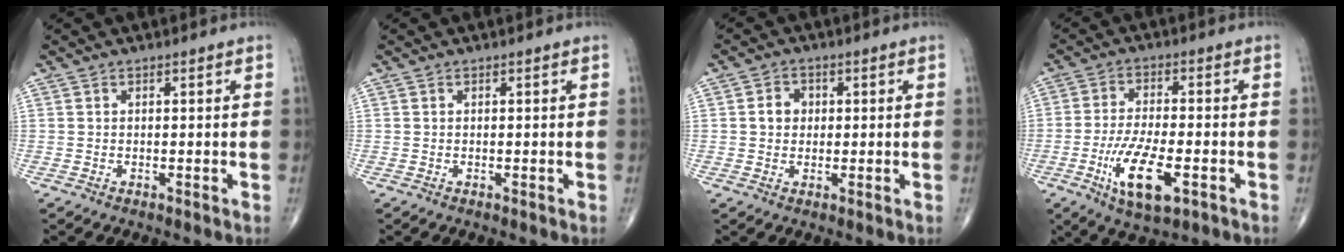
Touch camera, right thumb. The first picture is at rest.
{"total": 0.0}
{"total": 3.4, "force": [0.4, 3.0, 1.7], "torque": [-0.014, 0.007, 0.003]}
{"total": 11.3, "force": [-4.3, 4.0, 9.7], "torque": [-0.182, 0.002, -0.071]}